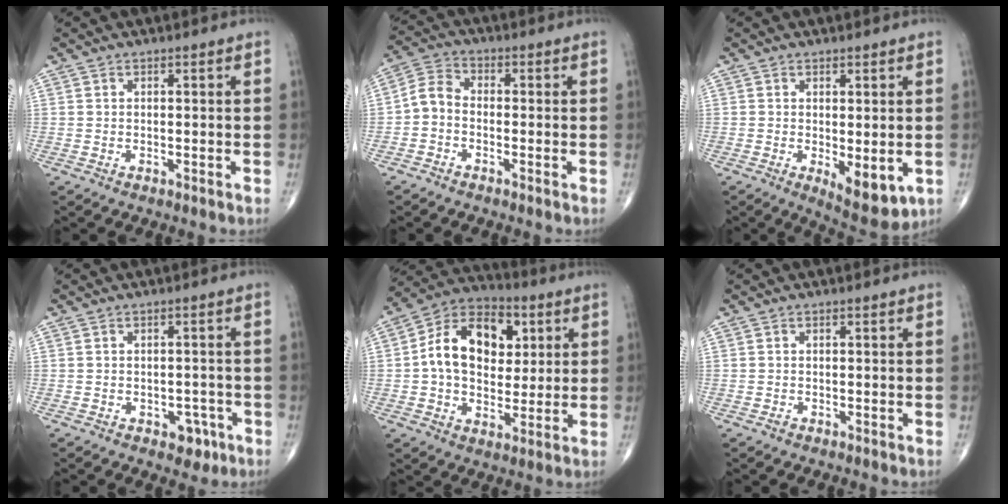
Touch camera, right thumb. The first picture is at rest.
{"total": 4.6, "force": [-1.4, 3.4, 2.8], "torque": [-0.047, 0.021, -0.044]}
{"total": 7.3, "force": [-1.5, 3.0, 6.5], "torque": [-0.082, -0.020, -0.013]}
{"total": 4.0, "force": [-2.0, 2.7, 2.2], "torque": [-0.007, 0.011, -0.023]}
{"total": 16.7, "force": [3.2, 11.4, 11.8], "torque": [-0.156, 0.011, 0.047]}
{"total": 0.6, "force": [-0.4, 0.4, 0.2], "torque": [-0.004, 0.000, -0.011]}